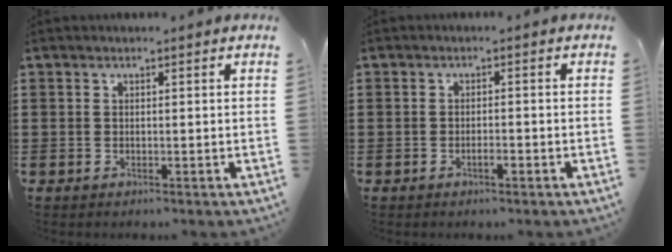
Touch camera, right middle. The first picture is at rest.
{"total": 1.3, "force": [-0.8, 0.4, 1.0], "torque": [-0.022, -0.004, -0.013]}